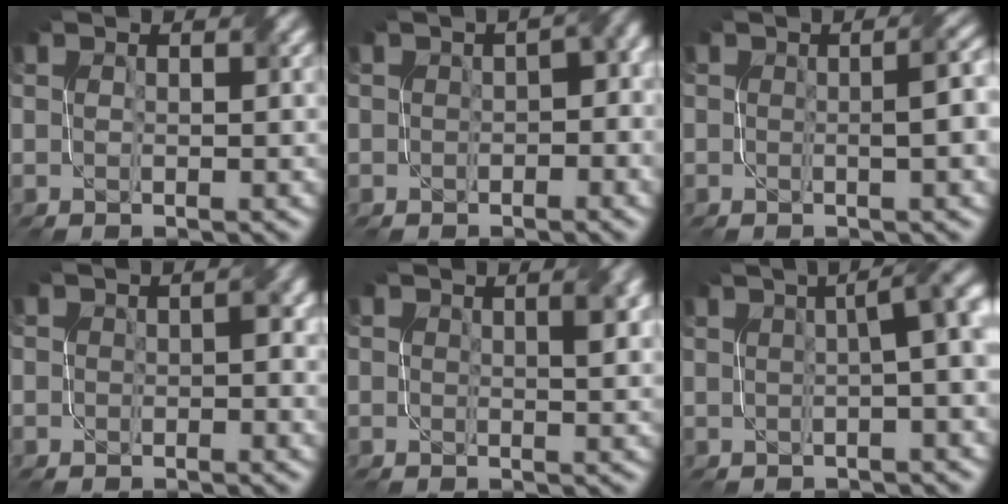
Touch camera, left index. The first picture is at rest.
{"total": 3.6, "force": [-0.6, 2.0, 2.9], "torque": [-0.016, 0.004, -0.001]}
{"total": 2.6, "force": [-0.3, 0.5, 2.5], "torque": [-0.031, 0.009, -0.001]}
{"total": 1.6, "force": [-0.4, 1.0, 1.2], "torque": [-0.009, 0.004, -0.004]}
{"total": 1.6, "force": [0.4, 0.5, 1.5], "torque": [-0.013, 0.004, 0.007]}
{"total": 8.0, "force": [1.5, 3.6, 7.0], "torque": [-0.027, 0.050, -0.004]}